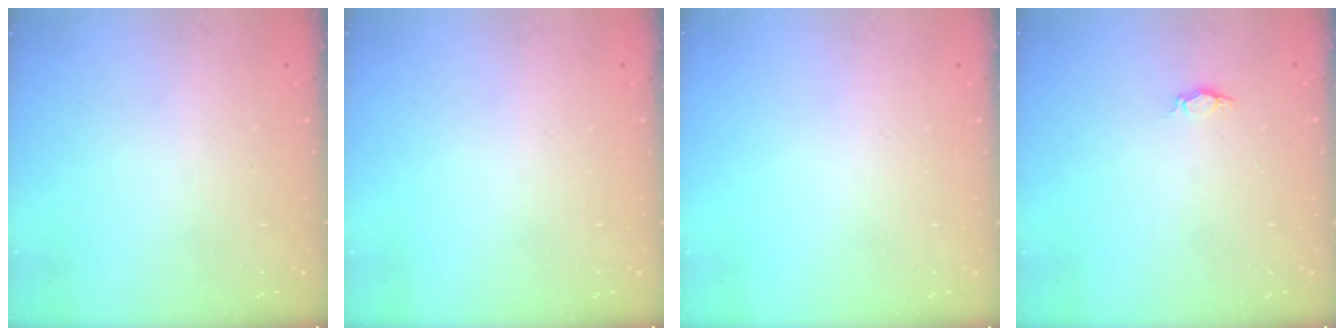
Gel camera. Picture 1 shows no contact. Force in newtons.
{"total": 0.0}
{"total": 0.0}
{"total": 3.4, "press": 3.4, "slide": 0.3}